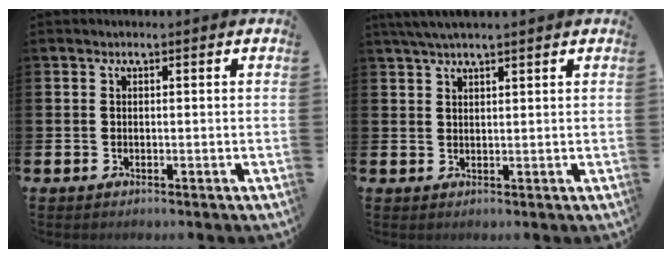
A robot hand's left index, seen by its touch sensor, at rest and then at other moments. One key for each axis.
{"total": 2.8, "fx": 2.4, "fy": 0.2, "fz": 1.5, "tx": -0.037, "ty": 0.001, "tz": 0.046}